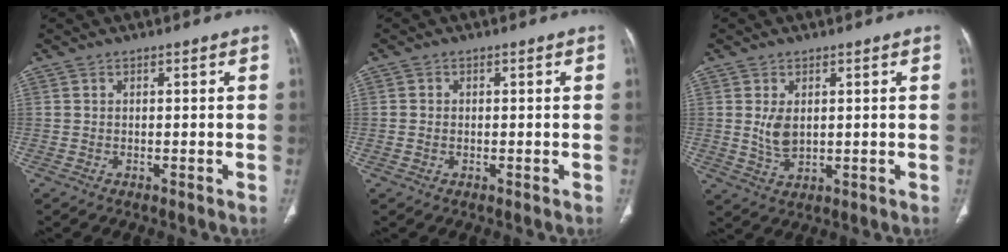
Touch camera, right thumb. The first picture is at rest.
{"total": 1.2, "force": [-0.1, 1.0, 0.7], "torque": [-0.015, 0.004, -0.002]}
{"total": 4.4, "force": [0.8, 2.6, 3.5], "torque": [-0.065, -0.012, 0.023]}